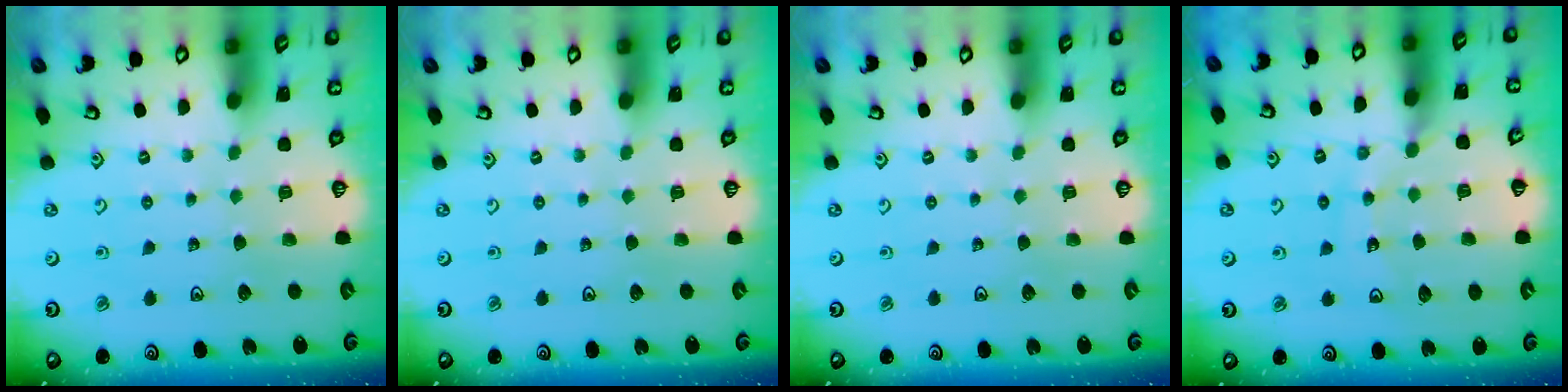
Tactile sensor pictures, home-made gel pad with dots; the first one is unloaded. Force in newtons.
{"total": 0.0}
{"total": 0.0}
{"total": 10.9, "press": 10.8, "slide": 1.2}